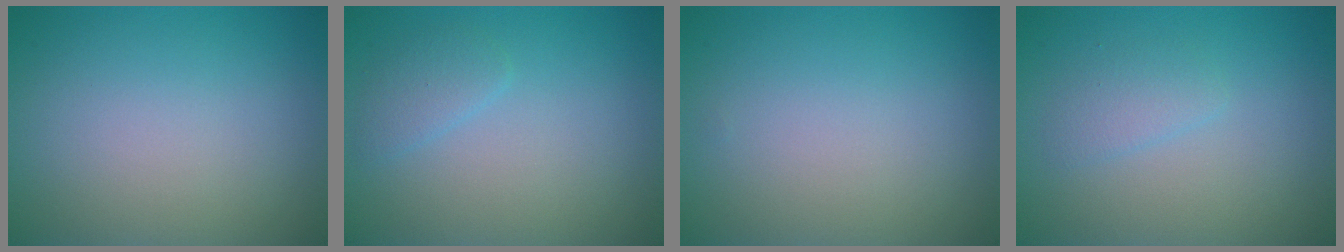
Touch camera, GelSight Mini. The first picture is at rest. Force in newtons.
{"total": 1.4, "press": 1.4, "slide": 0.1}
{"total": 0.0}
{"total": 1.4, "press": 1.4, "slide": 0.1}